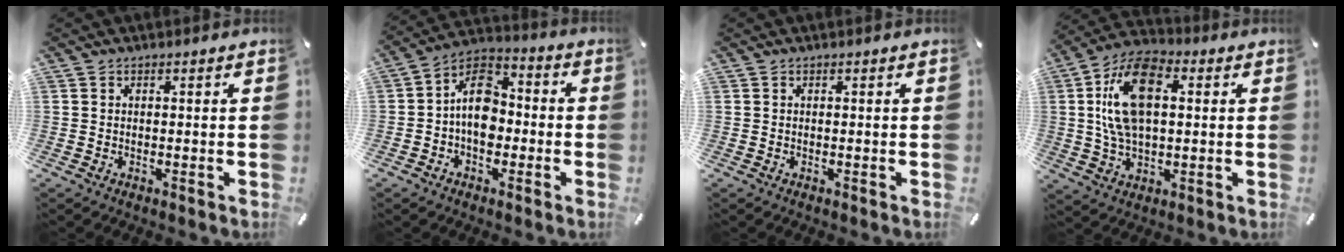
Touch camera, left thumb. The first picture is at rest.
{"total": 11.4, "force": [-1.4, 8.5, 7.5], "torque": [-0.143, 0.015, -0.026]}
{"total": 0.0}
{"total": 15.8, "force": [2.6, 9.5, 12.3], "torque": [-0.258, 0.002, 0.039]}